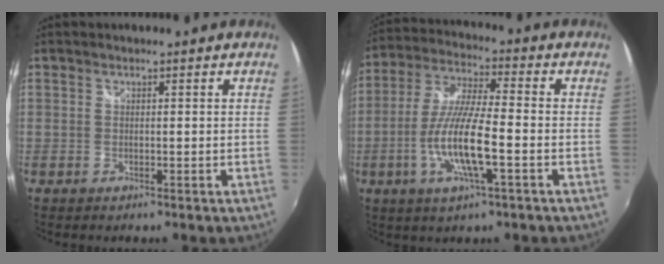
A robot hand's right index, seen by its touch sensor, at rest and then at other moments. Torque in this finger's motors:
{"motor_torque": [1.17, -0.97, 0.73, 0.21]}